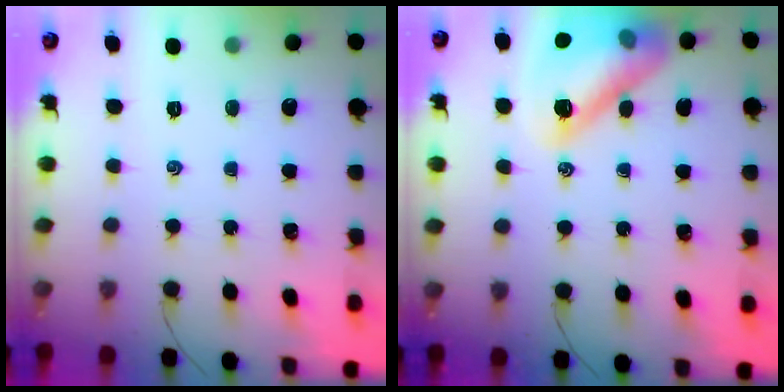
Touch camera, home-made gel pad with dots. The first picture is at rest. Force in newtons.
{"total": 17.4, "press": 17.4, "slide": 1.4}